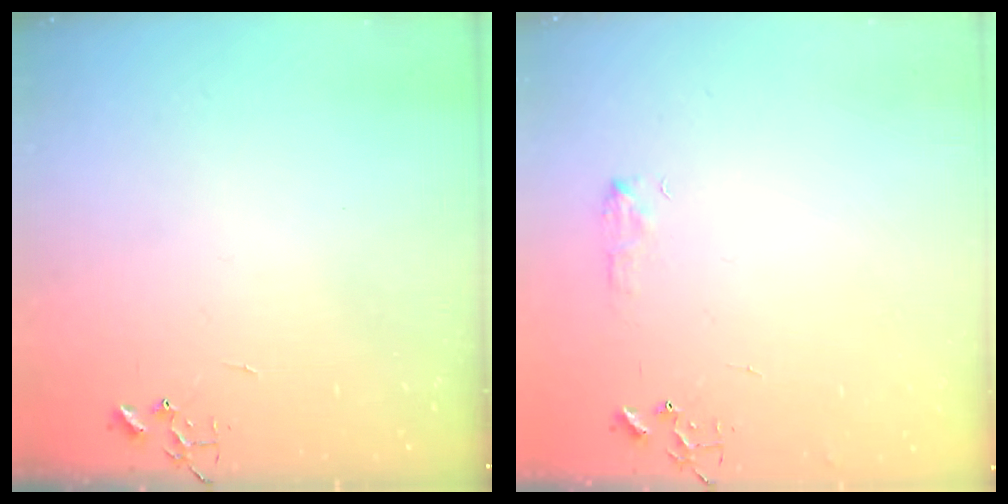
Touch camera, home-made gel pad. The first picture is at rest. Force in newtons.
{"total": 6.4, "press": 6.3, "slide": 0.9}